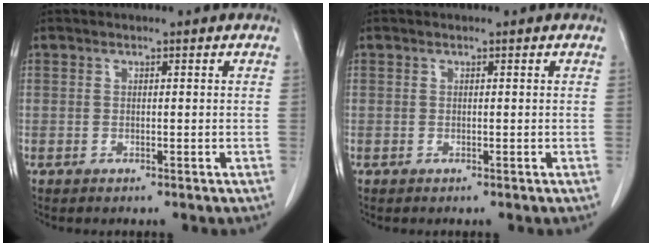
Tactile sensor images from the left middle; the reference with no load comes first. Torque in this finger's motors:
{"motor_torque": [-0.01, -0.01, 0.00, -0.01]}